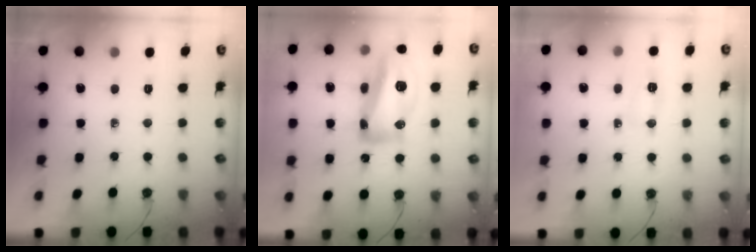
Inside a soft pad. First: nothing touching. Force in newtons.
{"total": 18.3, "press": 18.3, "slide": 1.5}
{"total": 5.0, "press": 5.0, "slide": 0.8}